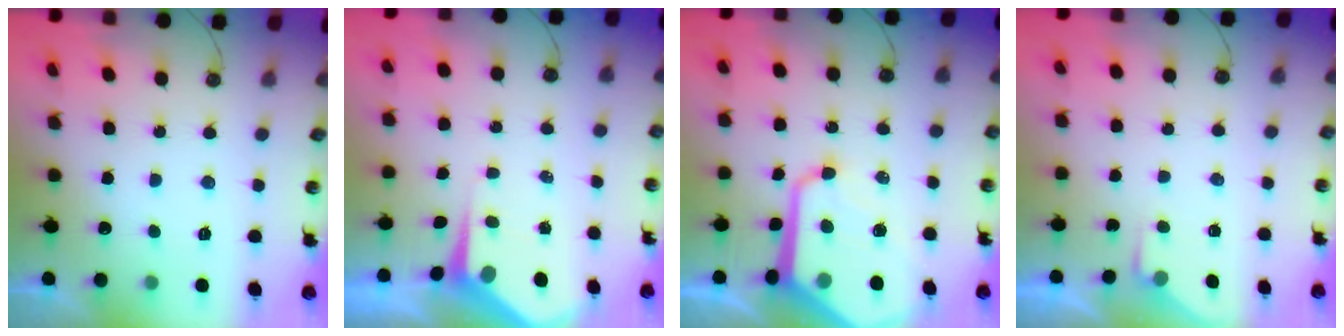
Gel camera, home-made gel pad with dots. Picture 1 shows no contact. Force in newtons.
{"total": 5.1, "press": 5.1, "slide": 0.5}
{"total": 16.1, "press": 16.1, "slide": 1.4}
{"total": 2.4, "press": 2.4, "slide": 0.4}